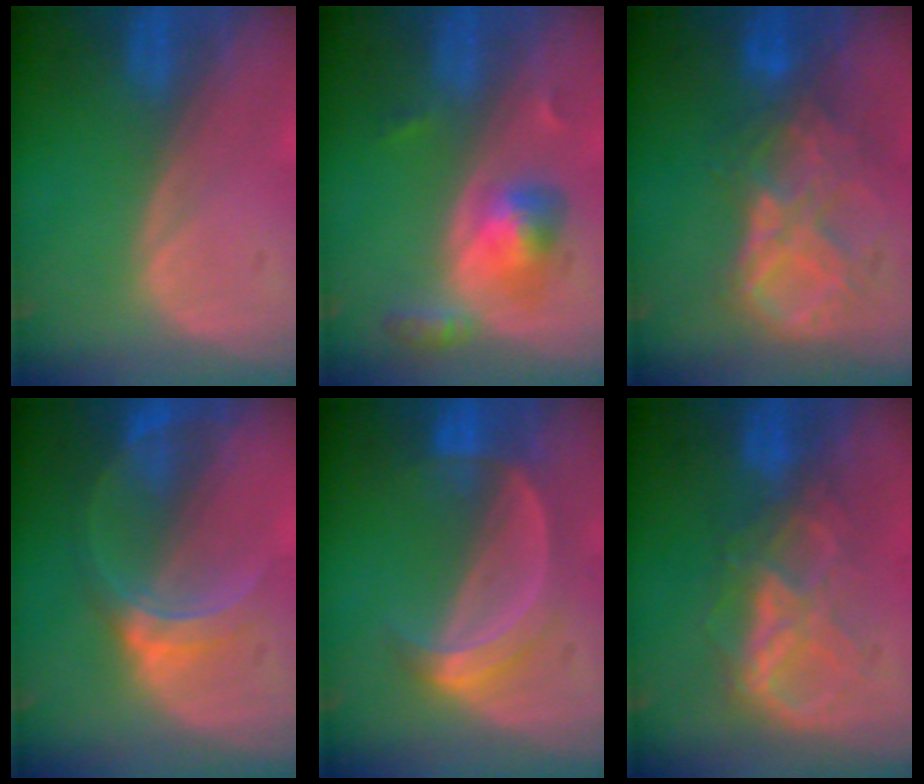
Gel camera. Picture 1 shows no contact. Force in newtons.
{"total": 5.1, "press": 5.1, "slide": 0.9}
{"total": 9.1, "press": 7.7, "slide": 4.8}
{"total": 6.3, "press": 5.6, "slide": 2.8}
{"total": 5.3, "press": 5.2, "slide": 1.2}
{"total": 6.6, "press": 6.6, "slide": 0.3}